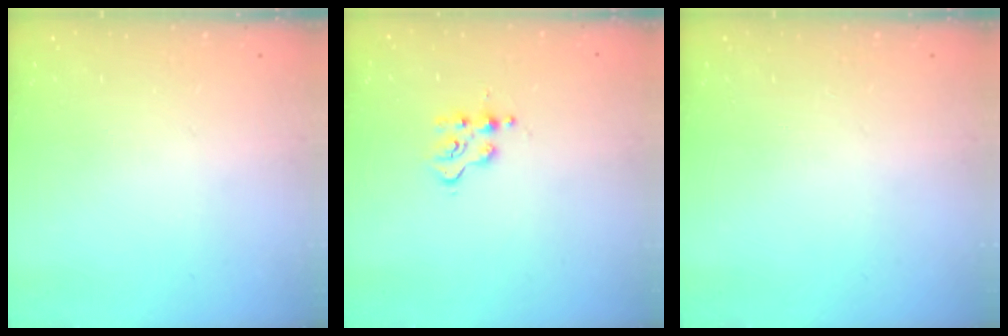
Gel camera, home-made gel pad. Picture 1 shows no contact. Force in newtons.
{"total": 3.6, "press": 3.5, "slide": 0.4}
{"total": 0.0}